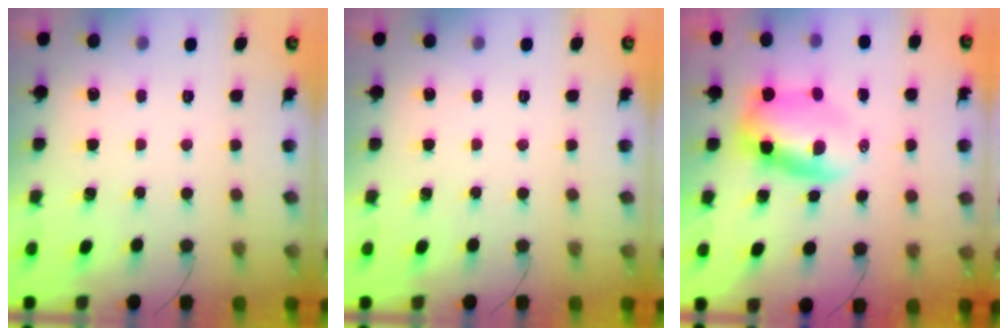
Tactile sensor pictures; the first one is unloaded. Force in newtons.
{"total": 0.0}
{"total": 6.5, "press": 6.3, "slide": 1.5}